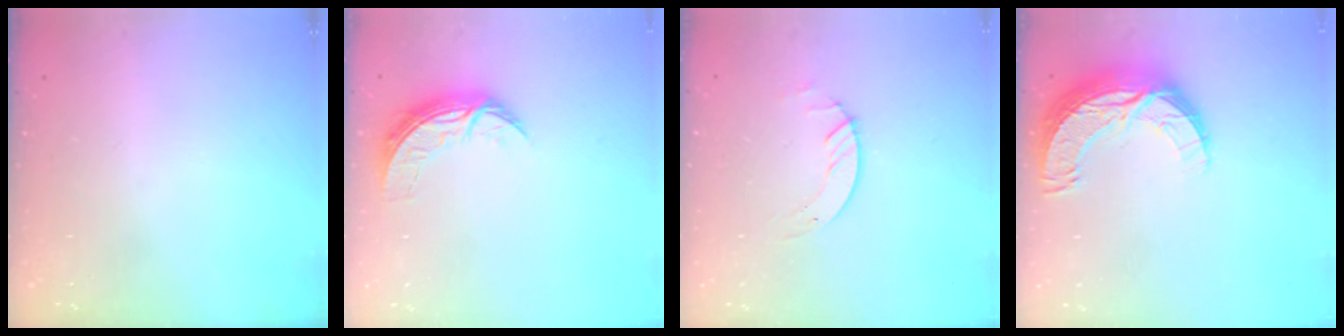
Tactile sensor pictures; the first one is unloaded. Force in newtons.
{"total": 7.8, "press": 7.8, "slide": 0.3}
{"total": 2.0, "press": 2.0, "slide": 0.2}
{"total": 12.7, "press": 12.6, "slide": 0.9}